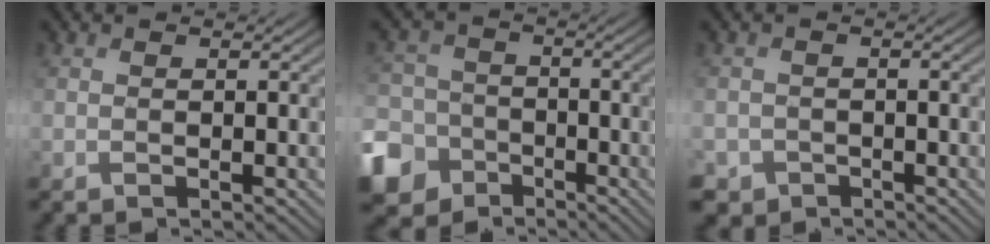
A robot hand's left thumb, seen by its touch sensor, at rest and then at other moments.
{"total": 10.0, "force": [-5.8, 7.8, 2.4], "torque": [-0.076, -0.038, -0.131]}
{"total": 2.7, "force": [-1.6, 2.1, -0.3], "torque": [0.000, -0.020, -0.033]}